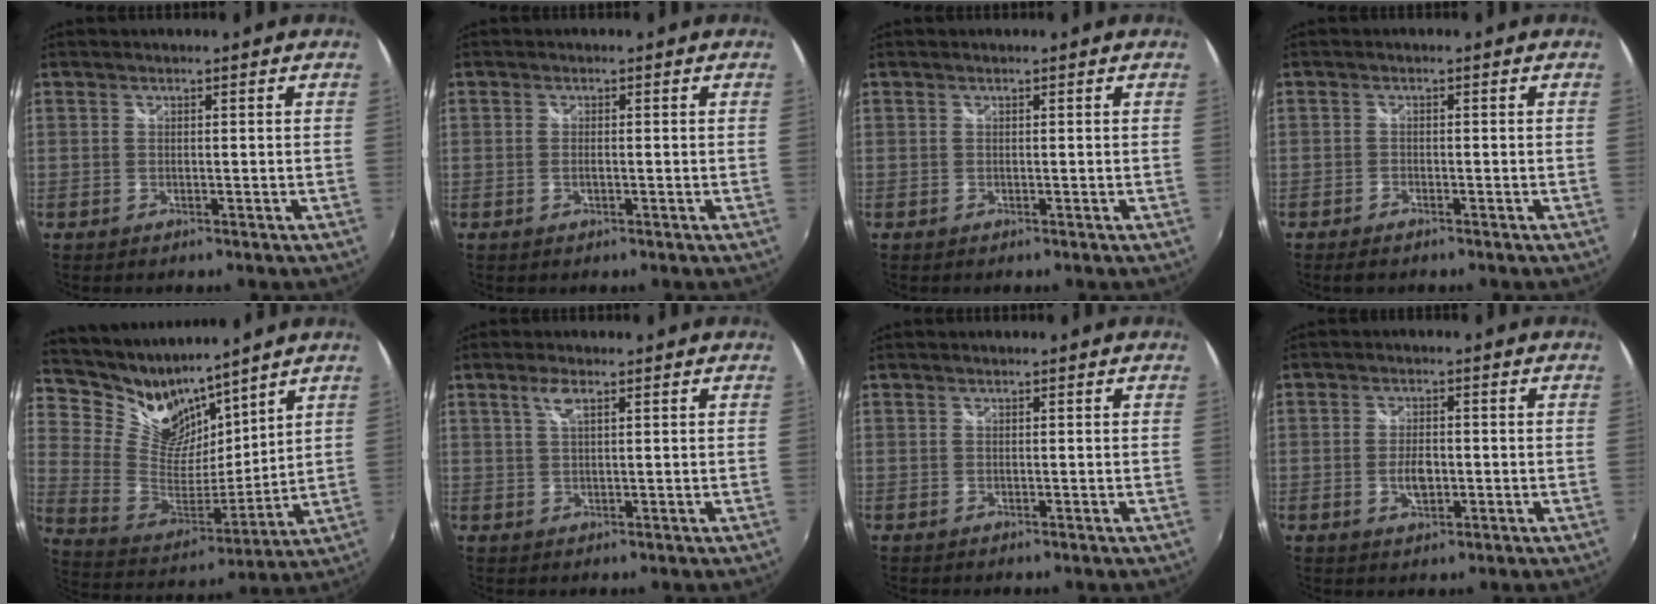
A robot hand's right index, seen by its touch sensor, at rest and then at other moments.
{"total": 1.2, "force": [-0.4, 0.5, 1.0], "torque": [-0.021, -0.001, -0.008]}
{"total": 0.0}
{"total": 1.9, "force": [-1.6, 0.7, 0.7], "torque": [-0.022, -0.003, -0.031]}
{"total": 14.2, "force": [12.1, 6.1, 4.4], "torque": [-0.108, -0.010, 0.240]}
{"total": 2.6, "force": [1.4, 0.6, 2.1], "torque": [-0.041, 0.004, 0.025]}
{"total": 0.0}
{"total": 4.2, "force": [-0.9, 2.2, 3.4], "torque": [-0.067, -0.002, -0.017]}